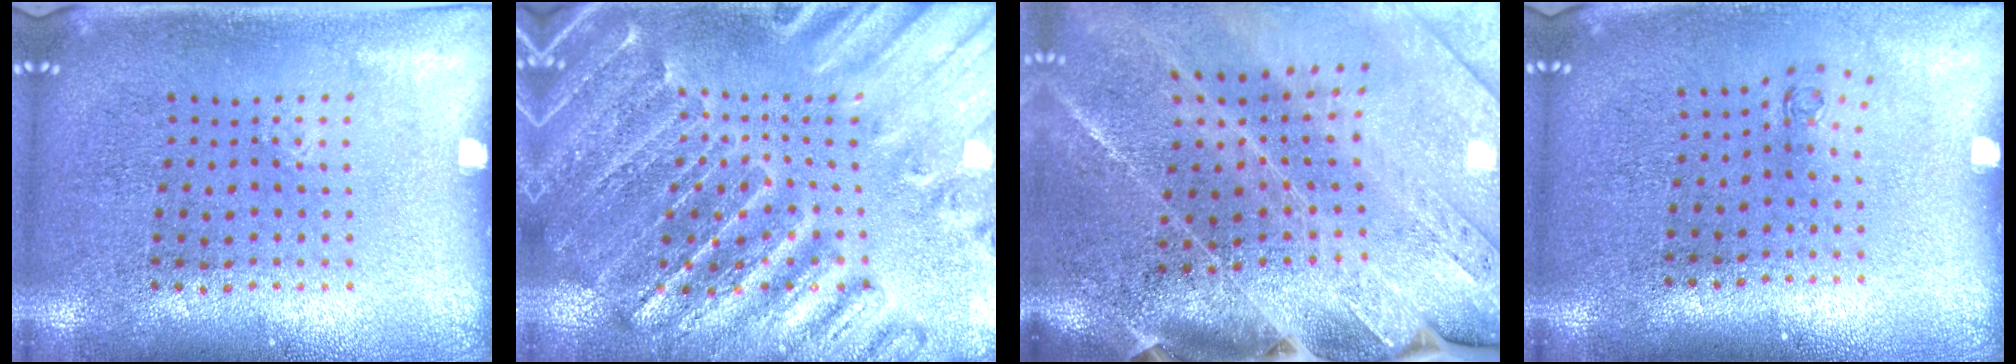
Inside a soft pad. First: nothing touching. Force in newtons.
{"total": 2.8, "press": 2.8, "slide": 0.3}
{"total": 3.6, "press": 3.0, "slide": 2.0}
{"total": 0.6, "press": 0.3, "slide": 0.6}